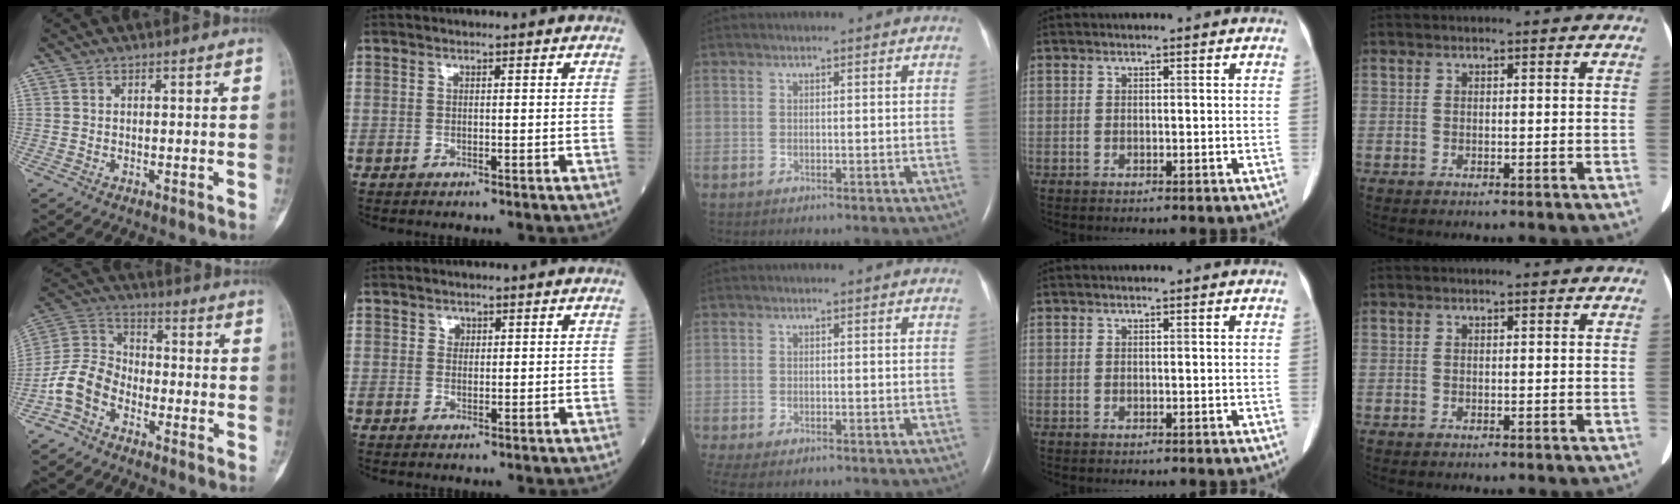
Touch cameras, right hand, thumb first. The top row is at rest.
{"thumb": {"total": 8.7, "force": [-4.7, 5.8, 4.4], "torque": [-0.088, 0.043, -0.108]}, "index": {"total": 1.0, "force": [0.5, 0.9, 0.3], "torque": [0.002, -0.002, 0.006]}, "middle": {"total": 6.6, "force": [-4.7, 2.9, 3.6], "torque": [-0.076, -0.014, -0.070]}}